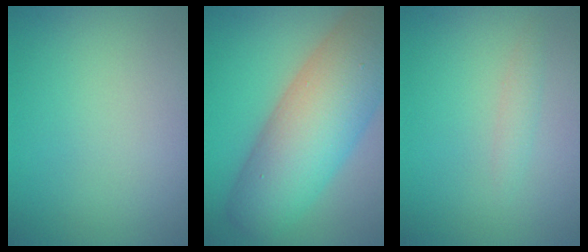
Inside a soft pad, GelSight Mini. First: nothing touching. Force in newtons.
{"total": 11.7, "press": 11.7, "slide": 0.5}
{"total": 1.0, "press": 1.0, "slide": 0.0}